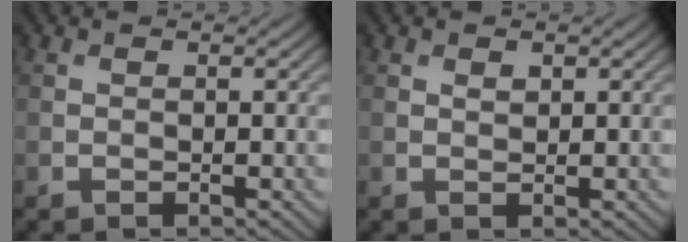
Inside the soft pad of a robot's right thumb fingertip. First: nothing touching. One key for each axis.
{"total": 0.8, "fx": 0.5, "fy": 0.5, "fz": 0.5, "tx": -0.008, "ty": -0.004, "tz": 0.010}